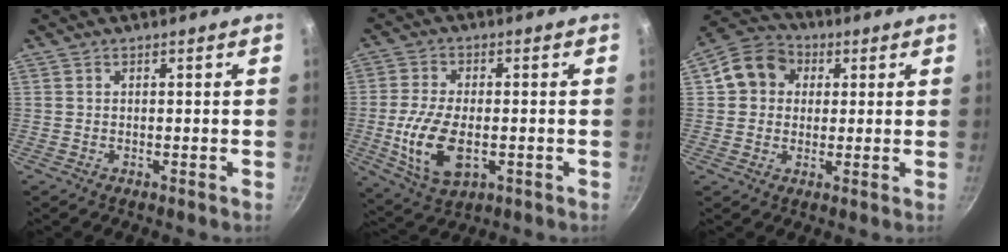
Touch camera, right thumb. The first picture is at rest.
{"total": 11.9, "force": [-2.3, 6.4, 9.7], "torque": [-0.190, -0.005, -0.034]}
{"total": 9.7, "force": [1.9, 8.4, 4.4], "torque": [-0.056, 0.014, 0.019]}